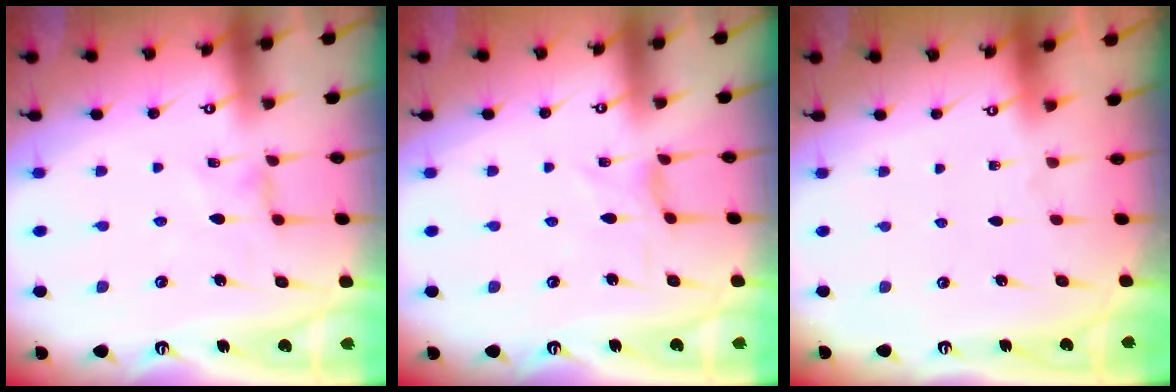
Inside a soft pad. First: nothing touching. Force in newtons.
{"total": 1.5, "press": 1.5, "slide": 0.3}
{"total": 0.0}